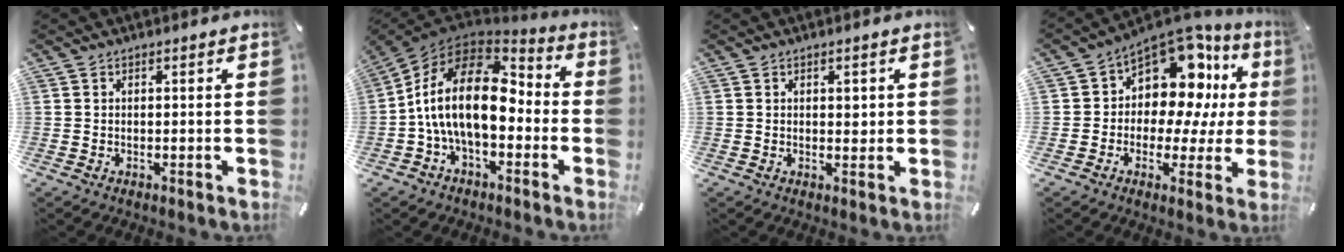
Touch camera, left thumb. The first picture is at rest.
{"total": 20.1, "force": [-0.7, 11.8, 16.2], "torque": [-0.328, 0.015, -0.014]}
{"total": 2.0, "force": [0.6, 1.4, 1.3], "torque": [-0.011, -0.001, 0.005]}
{"total": 13.1, "force": [5.6, 9.0, 7.6], "torque": [-0.113, -0.066, 0.097]}